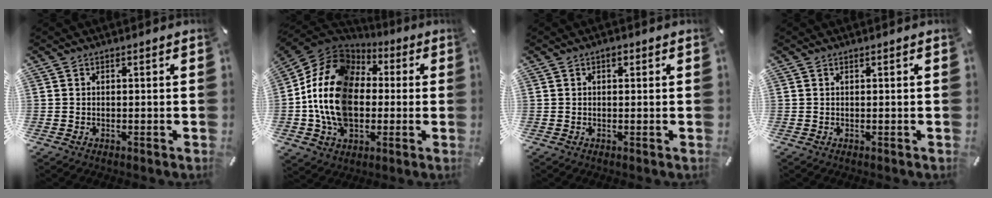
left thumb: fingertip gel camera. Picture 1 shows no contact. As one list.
[{"total": 18.6, "force": [-2.2, 14.5, 11.4], "torque": [-0.264, 0.016, -0.043]}, {"total": 1.2, "force": [0.4, 0.8, 0.8], "torque": [-0.007, 0.002, 0.005]}, {"total": 0.0}]